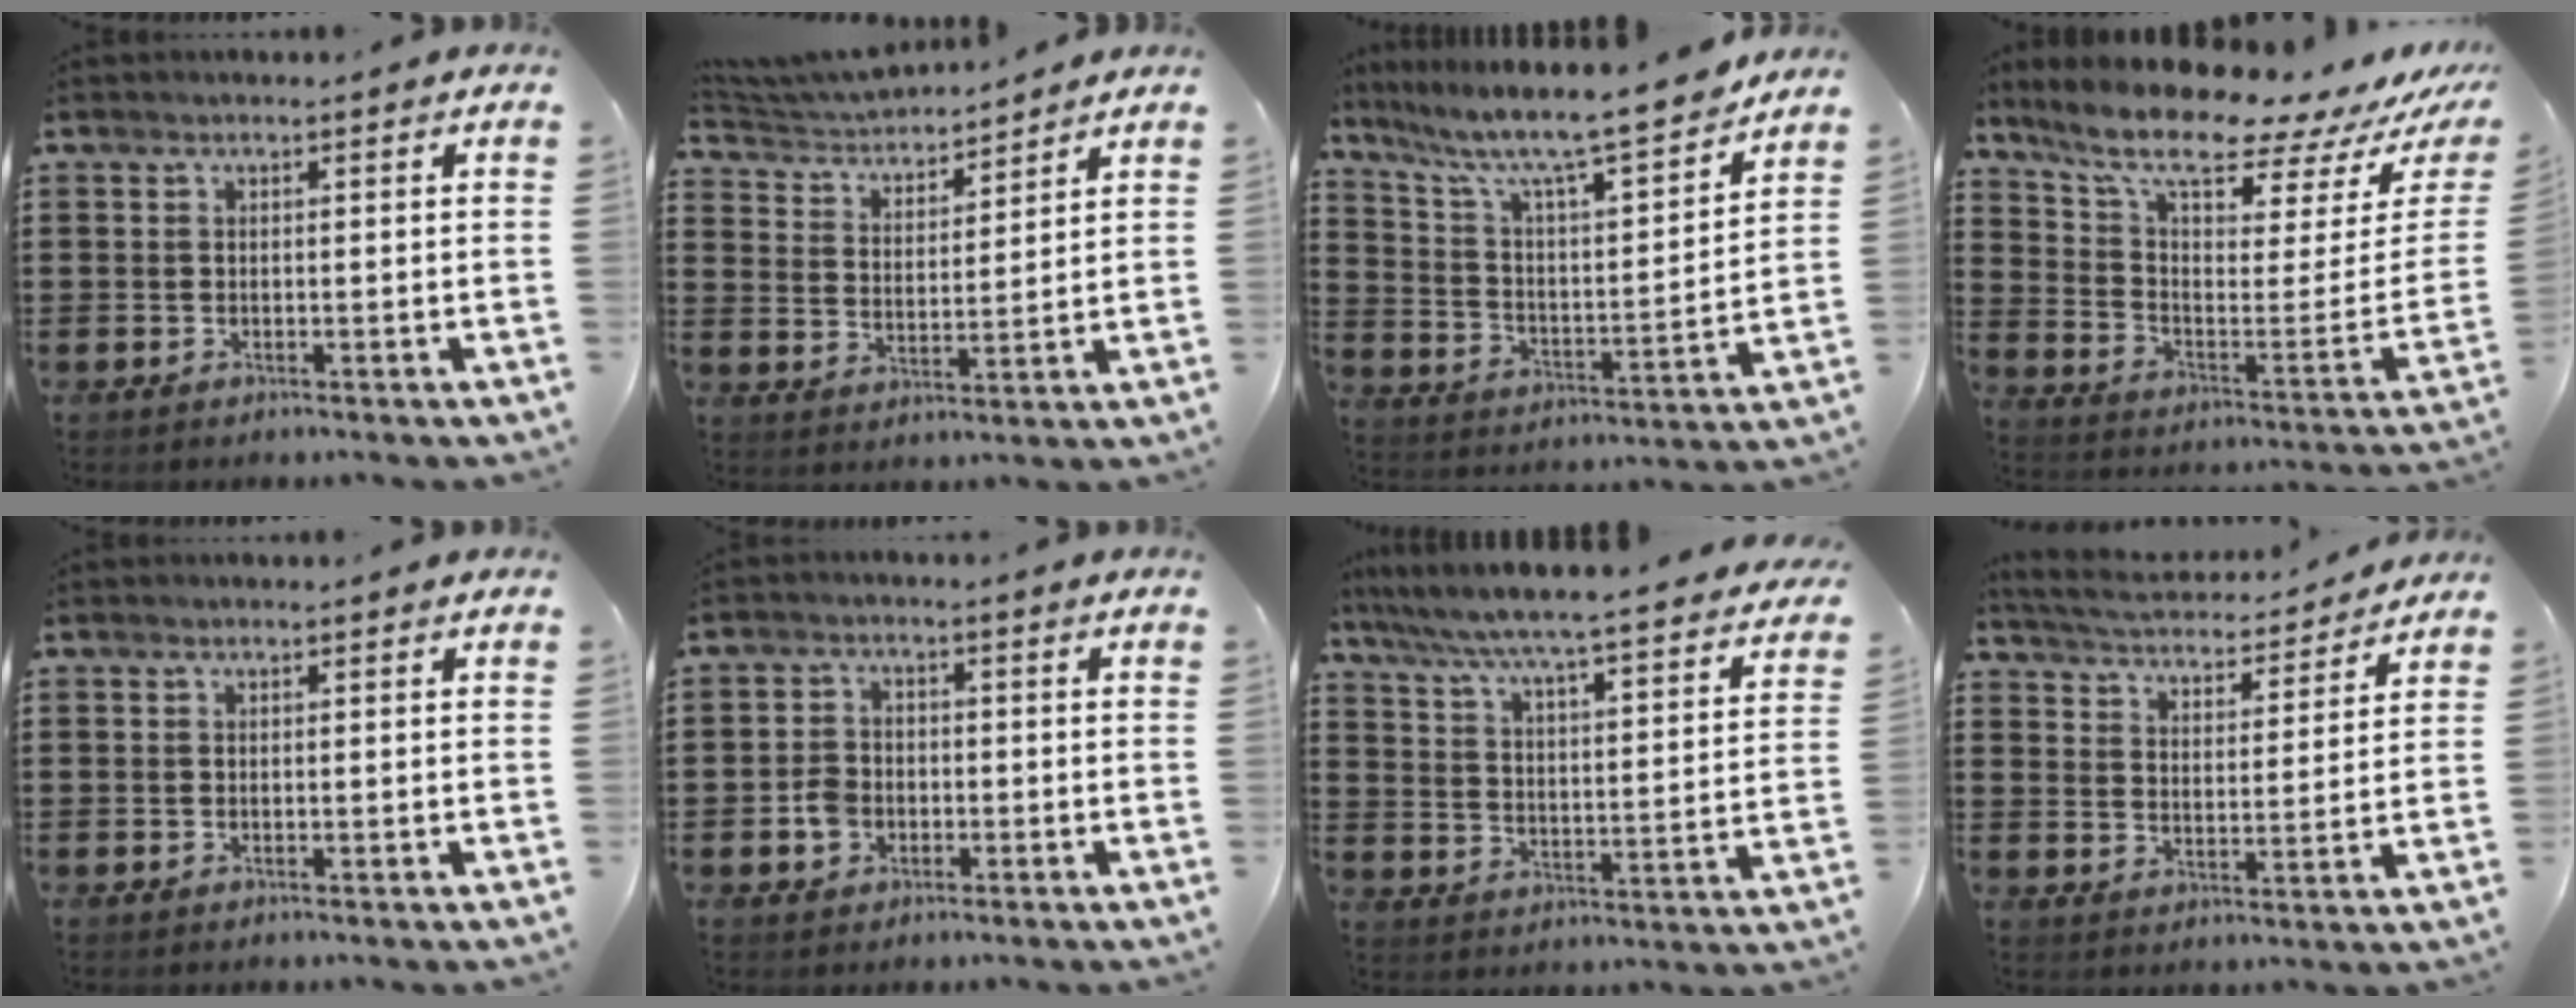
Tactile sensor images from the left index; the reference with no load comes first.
{"total": 4.4, "force": [4.3, 0.7, 0.5], "torque": [-0.033, -0.024, 0.073]}
{"total": 8.7, "force": [7.5, 0.7, 4.4], "torque": [-0.117, -0.055, 0.122]}
{"total": 11.0, "force": [9.1, 1.8, 5.9], "torque": [-0.141, -0.075, 0.156]}
{"total": 0.0}
{"total": 3.5, "force": [-1.2, 2.8, 1.7], "torque": [-0.042, 0.003, -0.025]}
{"total": 4.9, "force": [4.5, -0.9, 1.7], "torque": [-0.057, -0.048, 0.066]}
{"total": 4.1, "force": [4.1, 0.0, 0.5], "torque": [-0.034, -0.033, 0.064]}